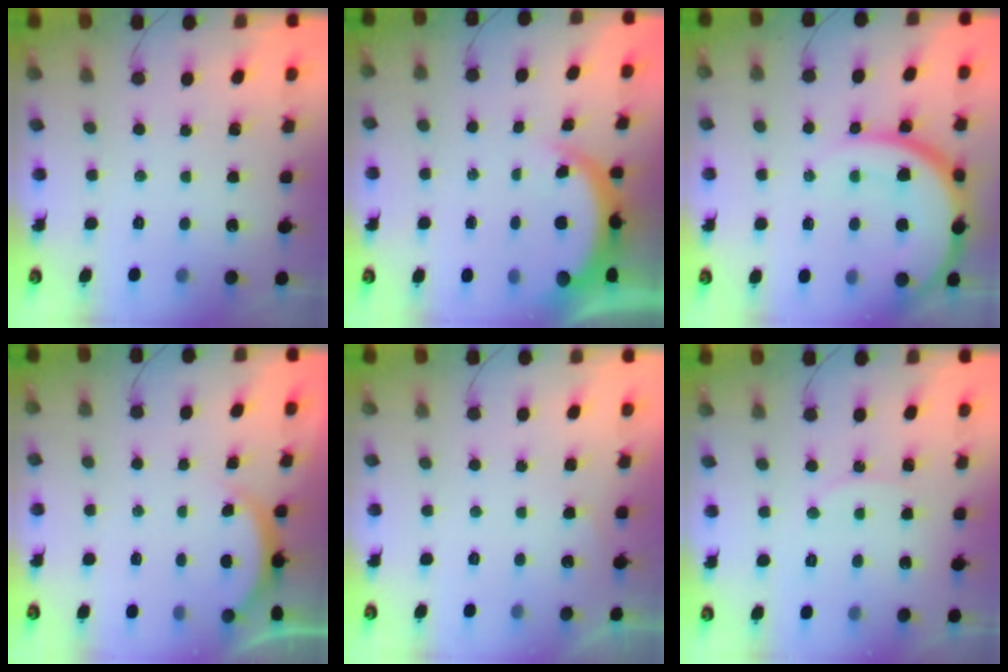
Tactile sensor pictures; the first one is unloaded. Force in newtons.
{"total": 4.7, "press": 4.6, "slide": 0.9}
{"total": 14.5, "press": 14.5, "slide": 1.1}
{"total": 1.7, "press": 1.7, "slide": 0.4}
{"total": 3.3, "press": 3.3, "slide": 0.7}
{"total": 5.7, "press": 5.7, "slide": 0.4}